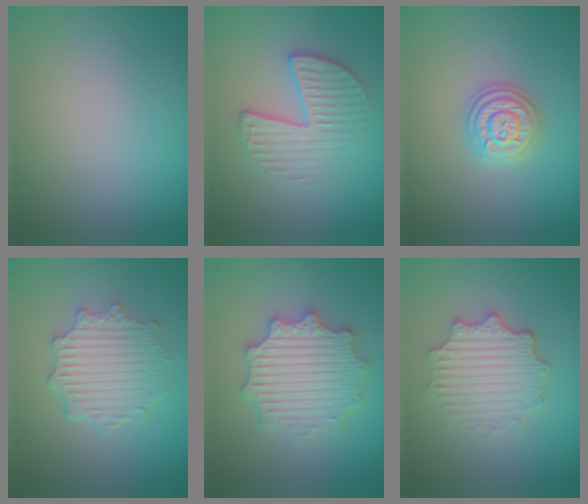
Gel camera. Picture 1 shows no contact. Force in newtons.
{"total": 3.5, "press": 3.2, "slide": 1.4}
{"total": 3.7, "press": 3.6, "slide": 0.5}
{"total": 4.6, "press": 3.7, "slide": 2.7}
{"total": 5.6, "press": 5.5, "slide": 1.0}
{"total": 4.4, "press": 3.6, "slide": 2.5}